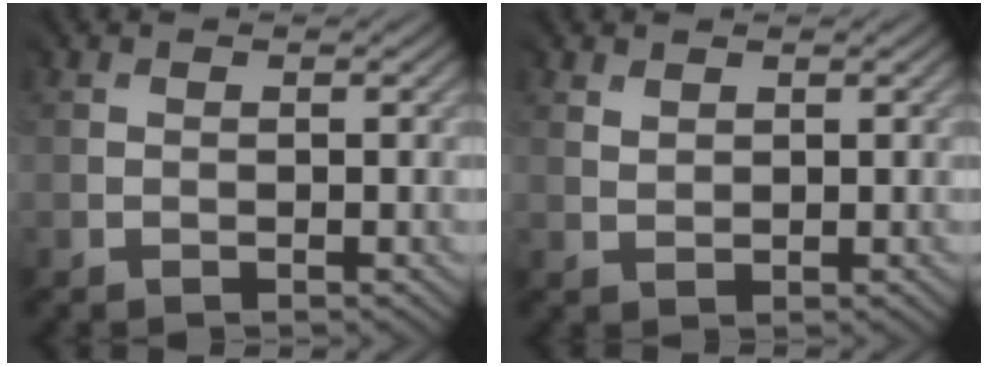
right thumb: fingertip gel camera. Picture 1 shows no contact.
{"total": 1.6, "force": [1.4, 0.3, -0.7], "torque": [0.004, 0.000, 0.029]}